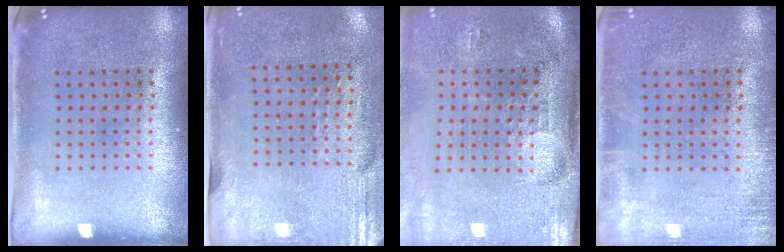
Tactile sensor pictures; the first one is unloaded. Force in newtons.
{"total": 3.0, "press": 2.5, "slide": 1.6}
{"total": 4.6, "press": 3.8, "slide": 2.6}
{"total": 1.5, "press": 1.5, "slide": 0.2}